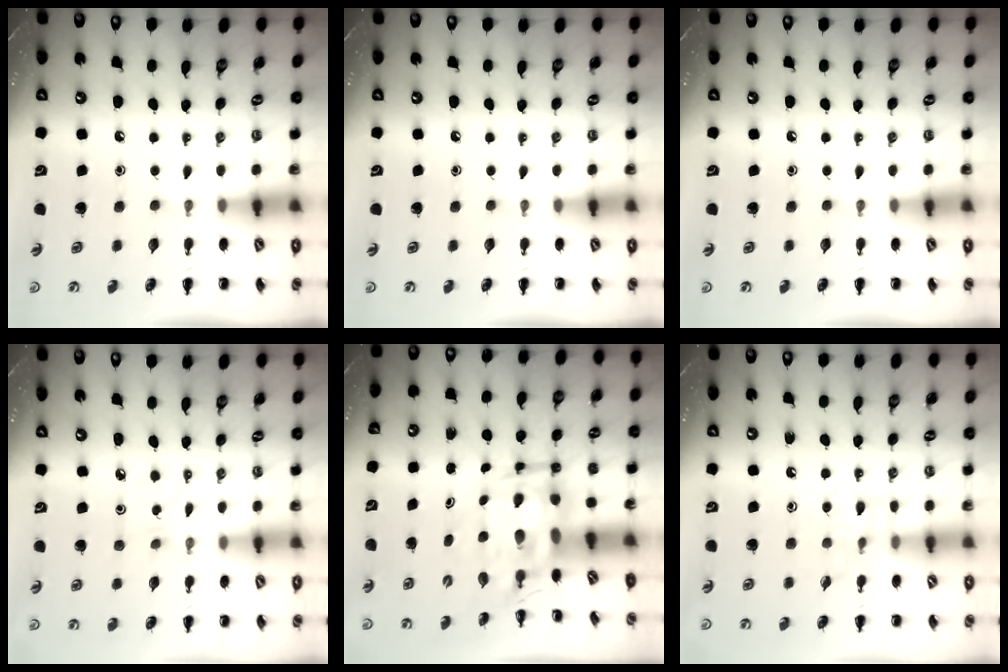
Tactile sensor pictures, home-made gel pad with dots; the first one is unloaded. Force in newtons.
{"total": 0.0}
{"total": 0.0}
{"total": 2.1, "press": 2.0, "slide": 0.8}
{"total": 5.8, "press": 5.6, "slide": 1.7}
{"total": 7.4, "press": 7.4, "slide": 0.5}